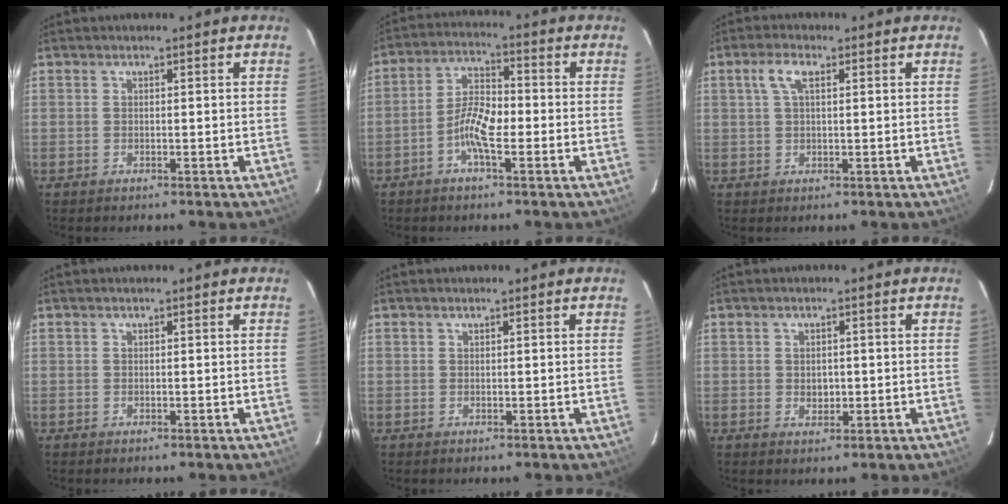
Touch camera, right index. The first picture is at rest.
{"total": 6.6, "force": [-2.5, 2.0, 5.7], "torque": [-0.118, 0.015, -0.052]}
{"total": 3.7, "force": [1.4, 1.5, 3.1], "torque": [-0.063, 0.010, 0.027]}
{"total": 0.0}
{"total": 0.0}
{"total": 2.0, "force": [-0.1, 1.7, 1.1], "torque": [-0.014, 0.004, 0.001]}